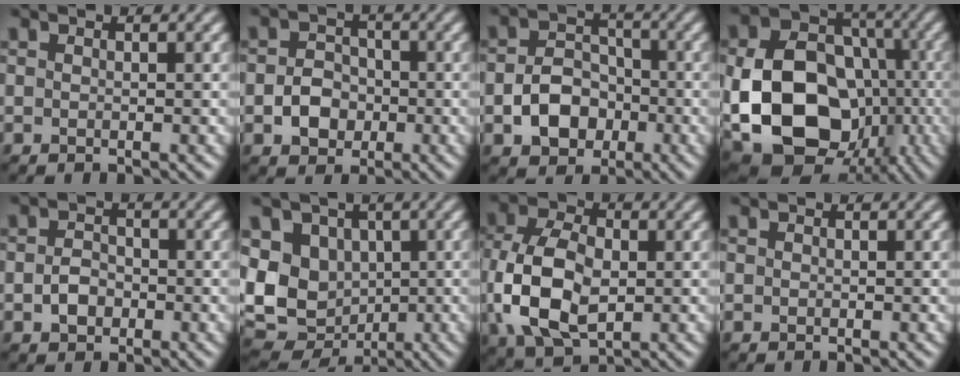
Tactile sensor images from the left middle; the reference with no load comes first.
{"total": 3.4, "force": [-0.9, 2.8, 1.7], "torque": [-0.027, 0.001, -0.020]}
{"total": 5.1, "force": [-1.6, 3.8, 2.9], "torque": [-0.046, -0.001, -0.029]}
{"total": 15.4, "force": [-3.5, 11.3, 9.9], "torque": [-0.187, -0.019, -0.063]}
{"total": 2.2, "force": [-0.6, 1.7, 1.2], "torque": [-0.025, -0.001, -0.015]}
{"total": 10.4, "force": [0.1, 8.5, 6.0], "torque": [-0.107, -0.006, -0.003]}
{"total": 9.0, "force": [-0.7, 6.0, 6.7], "torque": [-0.155, -0.005, -0.016]}
{"total": 0.0}